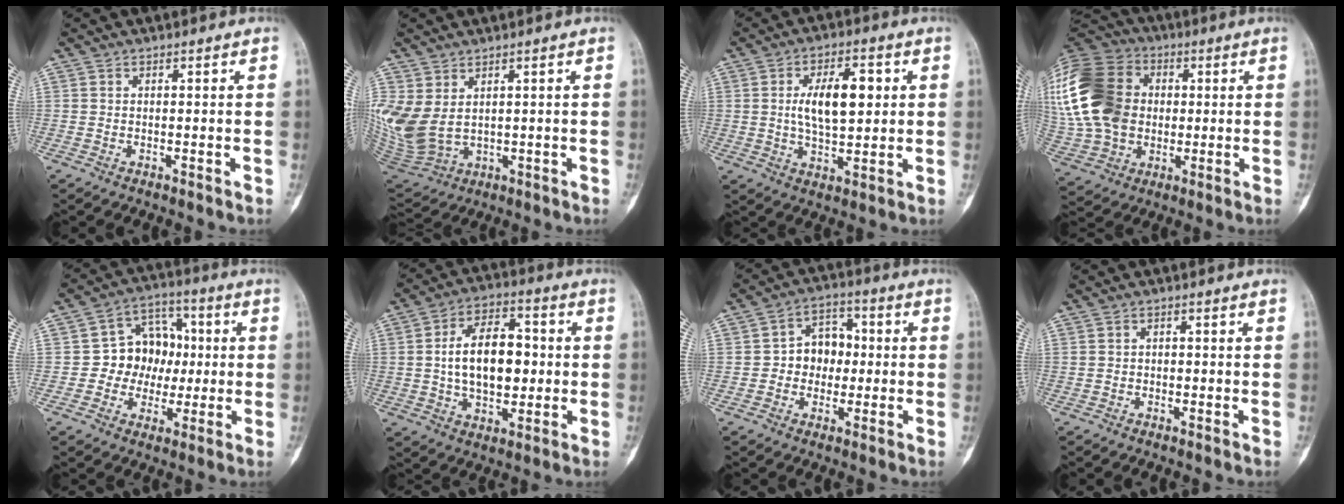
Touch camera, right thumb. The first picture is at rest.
{"total": 10.8, "force": [2.4, 6.9, 8.0], "torque": [-0.180, -0.016, 0.071]}
{"total": 11.0, "force": [1.8, 5.4, 9.4], "torque": [-0.143, -0.003, 0.032]}
{"total": 28.3, "force": [3.3, 21.9, 17.6], "torque": [-0.410, 0.043, 0.073]}
{"total": 10.9, "force": [0.0, 9.3, 5.7], "torque": [-0.035, 0.024, -0.005]}
{"total": 14.5, "force": [0.6, 8.6, 11.7], "torque": [-0.168, 0.016, 0.009]}
{"total": 8.1, "force": [-0.1, 6.5, 4.8], "torque": [-0.033, 0.023, -0.011]}
{"total": 0.6, "force": [-0.2, 0.5, 0.2], "torque": [0.004, 0.002, -0.005]}